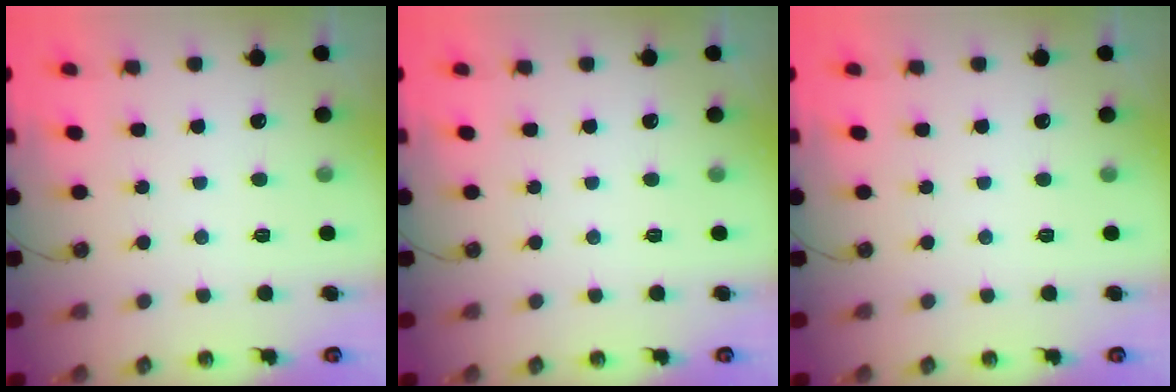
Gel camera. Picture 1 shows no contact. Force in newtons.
{"total": 0.0}
{"total": 0.0}